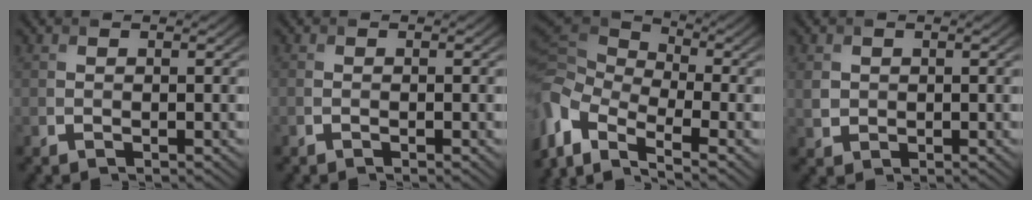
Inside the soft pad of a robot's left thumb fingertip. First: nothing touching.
{"total": 0.9, "force": [-0.5, 0.2, 0.7], "torque": [-0.015, -0.002, -0.008]}
{"total": 9.7, "force": [-3.6, 5.2, 7.3], "torque": [-0.202, -0.008, -0.075]}
{"total": 1.8, "force": [0.4, 1.6, 0.6], "torque": [-0.021, -0.005, 0.010]}